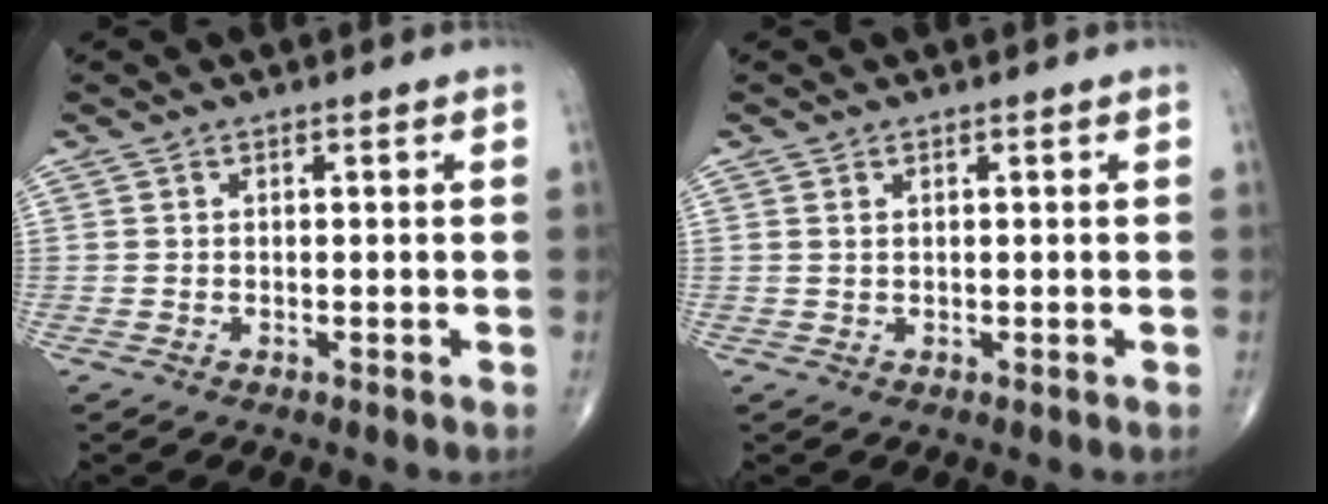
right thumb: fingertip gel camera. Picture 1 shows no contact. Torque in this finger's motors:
{"motor_torque": [-0.28, 0.26, -0.39, -0.22, -0.04]}